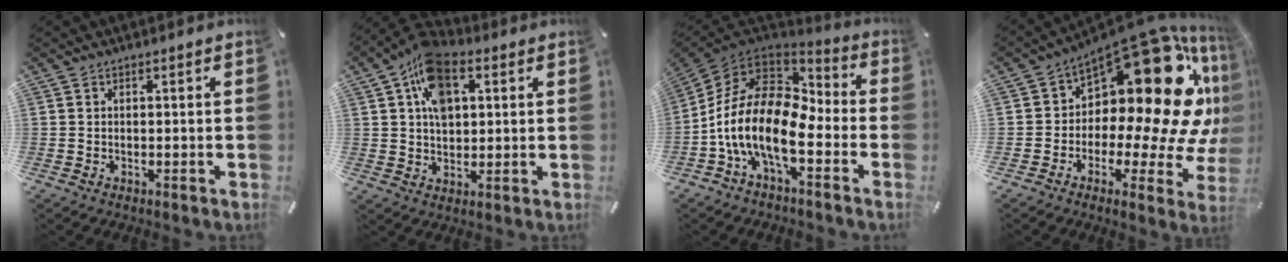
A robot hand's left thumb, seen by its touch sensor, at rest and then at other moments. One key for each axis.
{"total": 11.7, "fx": 3.9, "fy": 8.0, "fz": 7.6, "tx": -0.130, "ty": -0.004, "tz": 0.073}
{"total": 16.9, "fx": -6.0, "fy": 8.8, "fz": 13.2, "tx": -0.287, "ty": 0.005, "tz": -0.108}
{"total": 25.0, "fx": 7.6, "fy": 12.3, "fz": 20.4, "tx": -0.266, "ty": -0.099, "tz": 0.132}